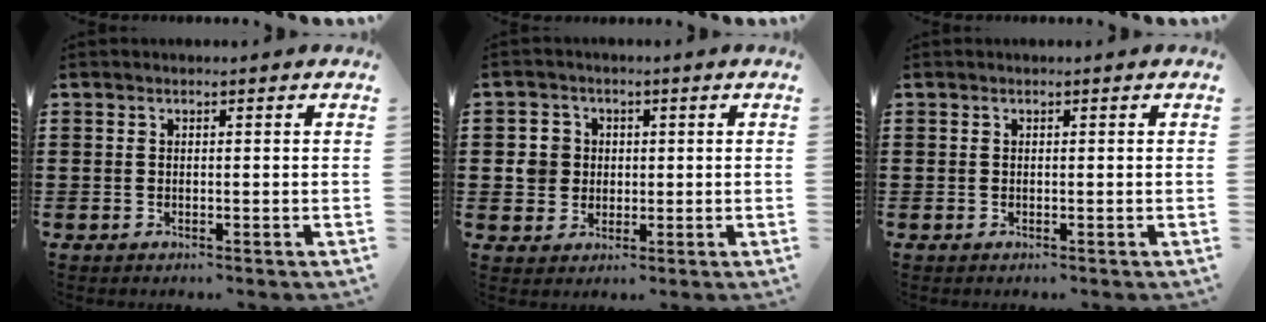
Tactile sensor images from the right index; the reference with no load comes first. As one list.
[{"total": 4.3, "force": [0.2, 4.1, 1.4], "torque": [-0.042, 0.013, 0.003]}, {"total": 0.0}]